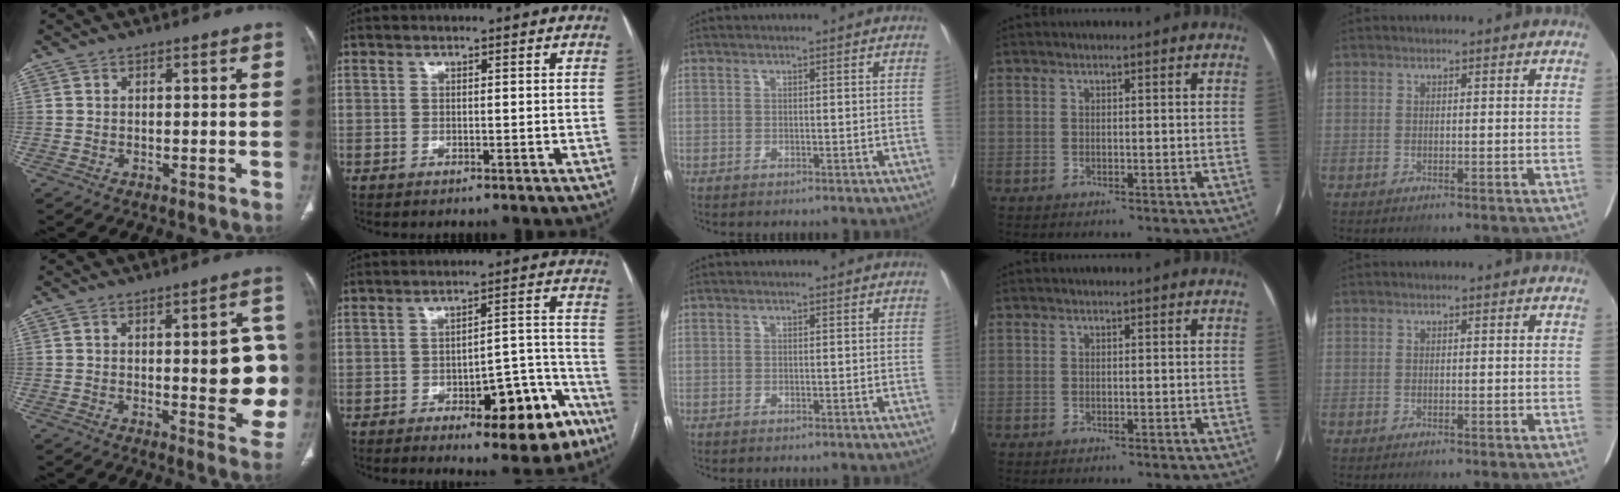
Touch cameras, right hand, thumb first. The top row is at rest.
{"thumb": {"total": 13.6, "force": [-0.4, 5.1, 12.6], "torque": [-0.112, -0.003, -0.001]}, "index": {"total": 13.3, "force": [-7.2, 4.4, 10.3], "torque": [-0.108, 0.025, -0.092]}}